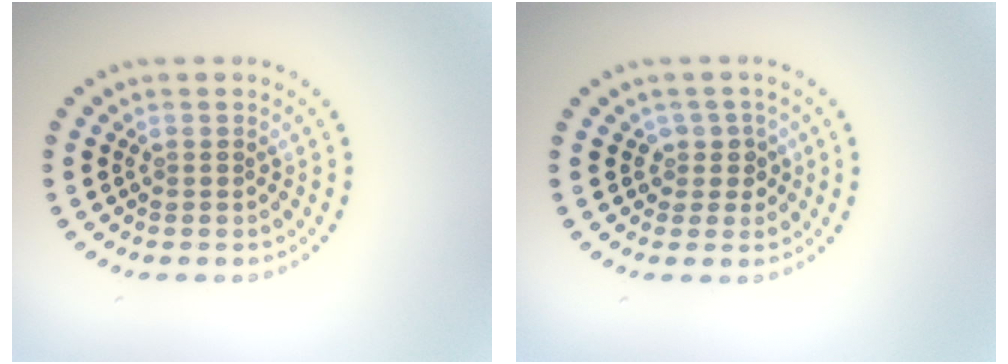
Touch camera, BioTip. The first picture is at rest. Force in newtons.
{"total": 1.9, "press": 1.4, "slide": 1.2}